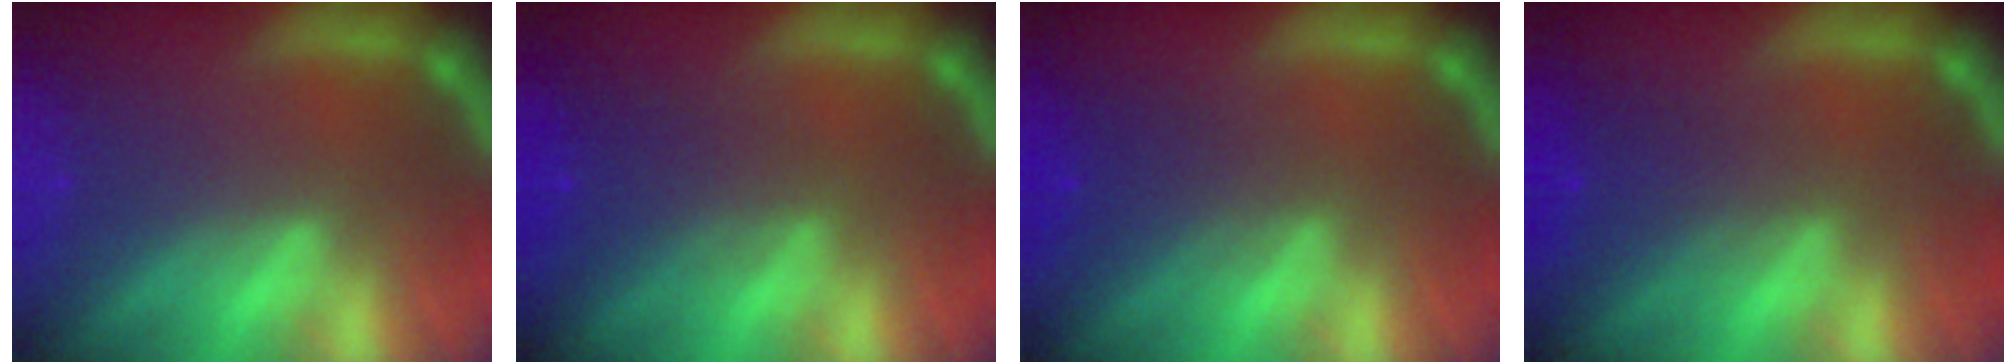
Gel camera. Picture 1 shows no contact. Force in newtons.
{"total": 3.0}
{"total": 2.5}
{"total": 2.5}